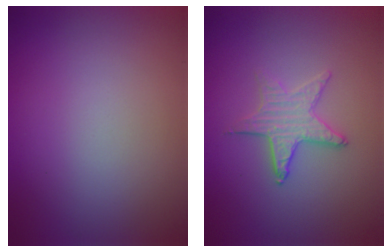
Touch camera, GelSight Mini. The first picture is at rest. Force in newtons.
{"total": 2.8, "press": 2.5, "slide": 1.3}